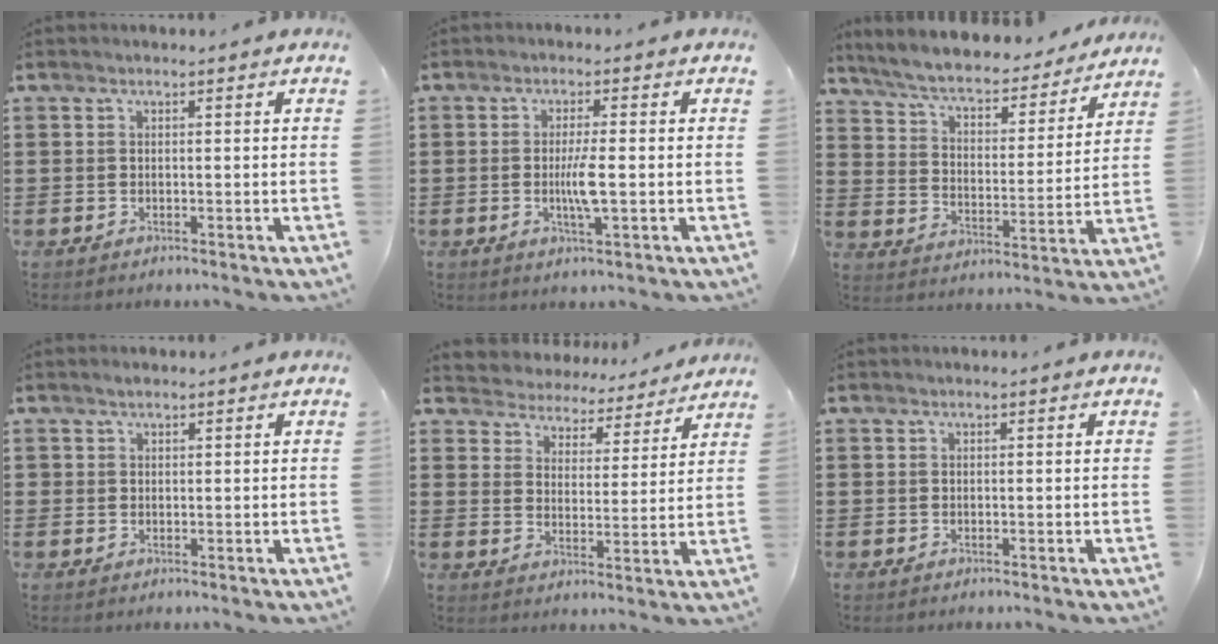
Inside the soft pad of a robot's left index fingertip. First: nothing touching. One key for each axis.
{"total": 4.3, "fx": -0.5, "fy": 0.5, "fz": 4.2, "tx": -0.082, "ty": -0.003, "tz": -0.013}
{"total": 6.2, "fx": 5.6, "fy": 0.8, "fz": 2.4, "tx": -0.072, "ty": -0.037, "tz": 0.092}
{"total": 0.9, "fx": 0.7, "fy": 0.5, "fz": 0.3, "tx": -0.007, "ty": 0.005, "tz": 0.012}
{"total": 4.4, "fx": 4.3, "fy": 0.3, "fz": -0.8, "tx": -0.013, "ty": -0.036, "tz": 0.071}
{"total": 0.0}